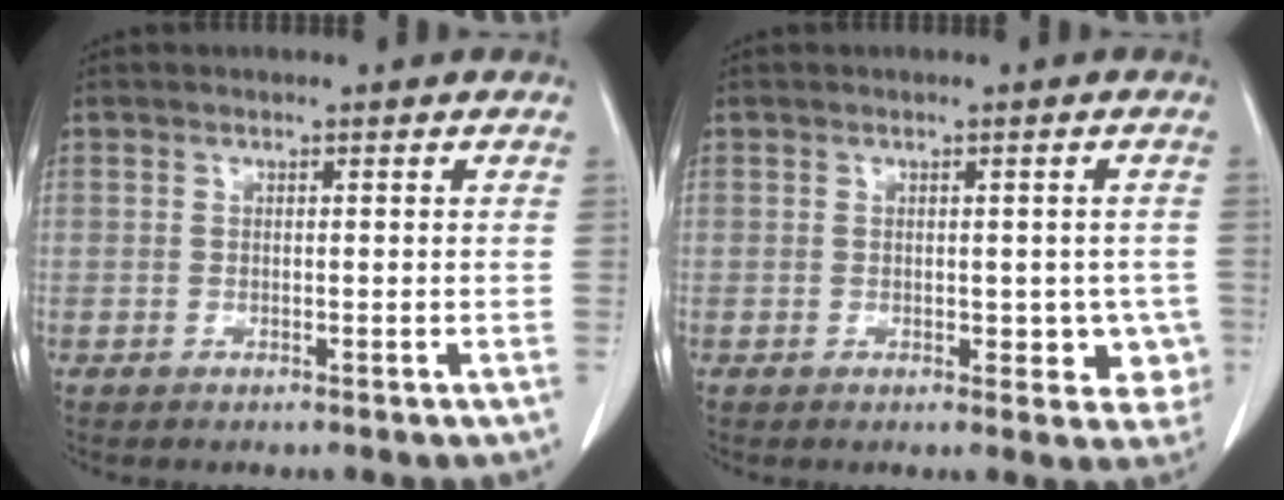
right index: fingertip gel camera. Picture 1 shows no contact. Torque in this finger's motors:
{"motor_torque": [0.09, 0.27, 0.08, 0.02]}